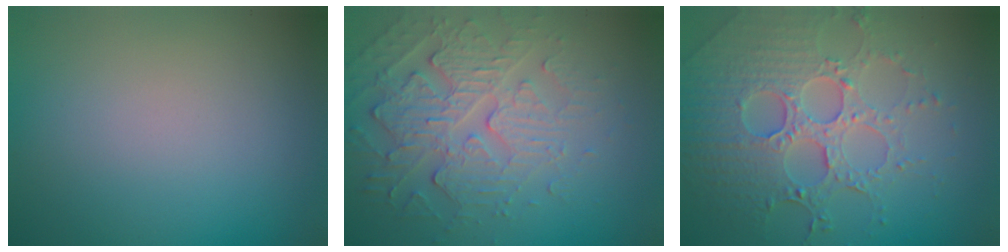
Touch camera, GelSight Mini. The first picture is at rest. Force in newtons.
{"total": 4.7, "press": 4.2, "slide": 2.2}
{"total": 6.7, "press": 5.2, "slide": 4.2}